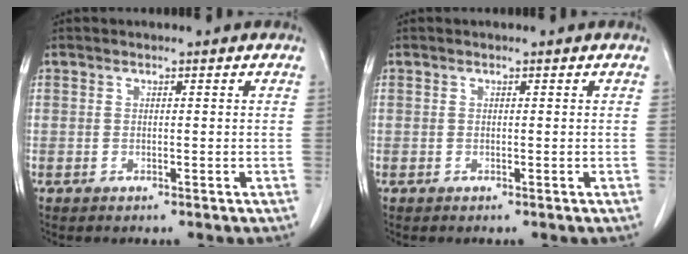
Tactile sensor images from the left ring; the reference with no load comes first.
{"total": 0.0}